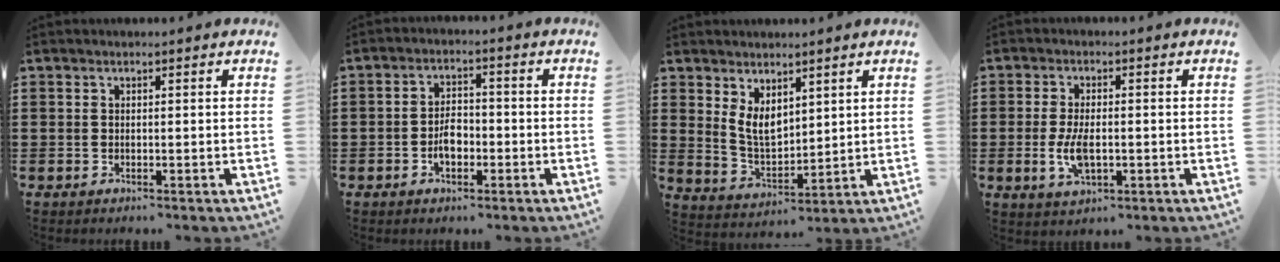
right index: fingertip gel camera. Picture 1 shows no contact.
{"total": 3.9, "force": [-1.3, 2.4, 2.8], "torque": [-0.043, 0.002, -0.026]}
{"total": 5.7, "force": [3.2, 3.2, 3.4], "torque": [-0.086, -0.006, 0.058]}
{"total": 5.0, "force": [-0.8, 2.3, 4.3], "torque": [-0.096, -0.004, -0.016]}